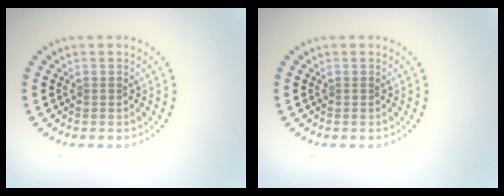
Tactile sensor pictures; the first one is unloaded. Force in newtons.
{"total": 0.0}